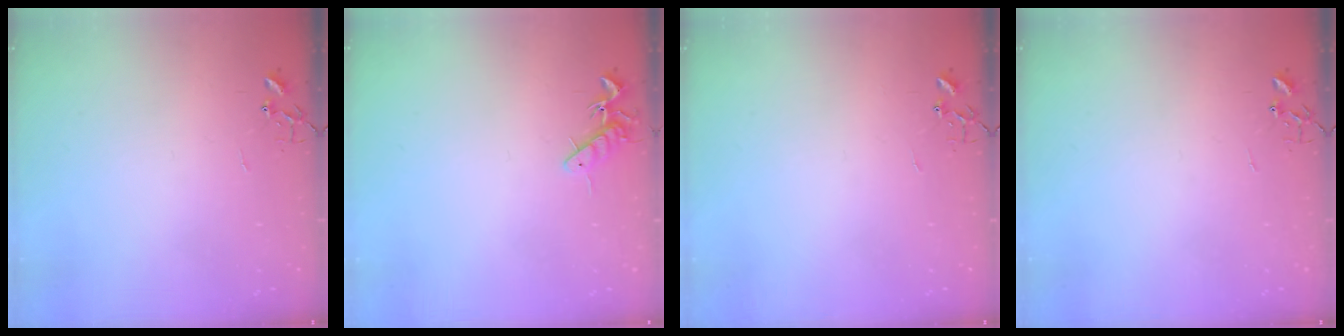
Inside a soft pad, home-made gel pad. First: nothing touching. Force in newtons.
{"total": 7.6, "press": 7.5, "slide": 0.8}
{"total": 0.0}
{"total": 0.0}